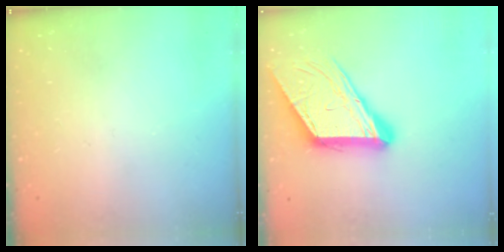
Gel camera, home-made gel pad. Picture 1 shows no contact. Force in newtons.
{"total": 14.0, "press": 13.9, "slide": 1.9}